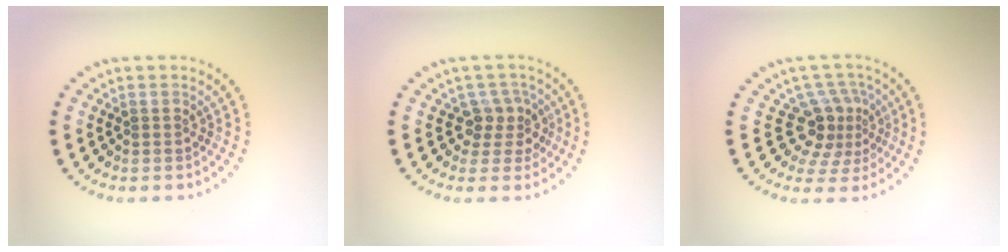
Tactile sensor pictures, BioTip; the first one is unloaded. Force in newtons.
{"total": 2.6, "press": 2.0, "slide": 1.8}
{"total": 3.7, "press": 2.6, "slide": 2.7}